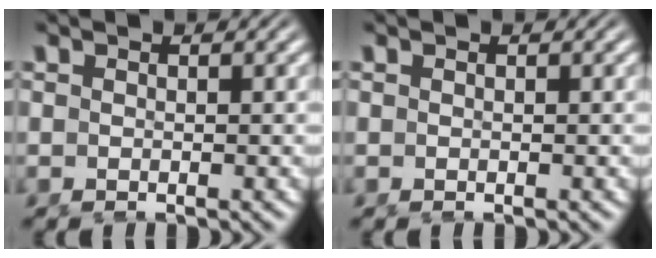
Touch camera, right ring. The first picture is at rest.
{"total": 0.0}